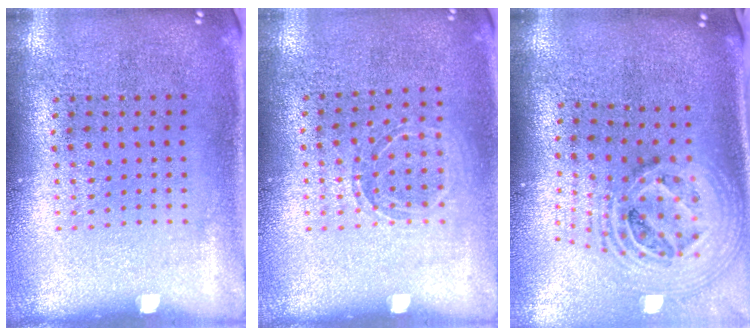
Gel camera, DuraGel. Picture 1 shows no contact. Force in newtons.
{"total": 1.0, "press": 1.0, "slide": 0.2}
{"total": 2.8, "press": 1.9, "slide": 2.1}